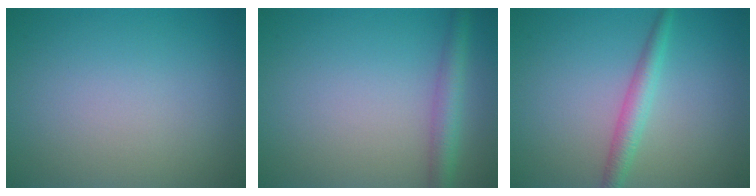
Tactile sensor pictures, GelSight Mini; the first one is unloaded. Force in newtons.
{"total": 2.9, "press": 2.9, "slide": 0.1}
{"total": 2.4, "press": 2.4, "slide": 0.0}